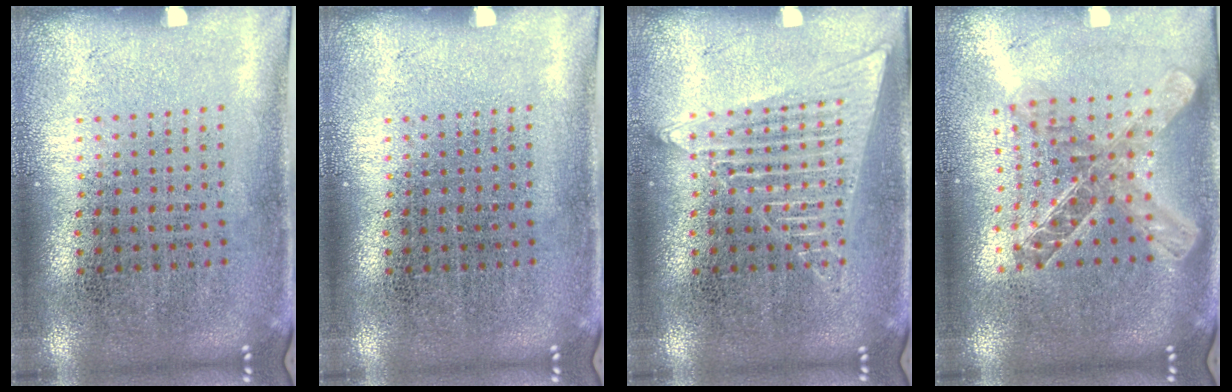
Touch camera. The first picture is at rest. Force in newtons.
{"total": 0.0}
{"total": 2.4, "press": 2.4, "slide": 0.3}
{"total": 2.0, "press": 1.7, "slide": 1.1}